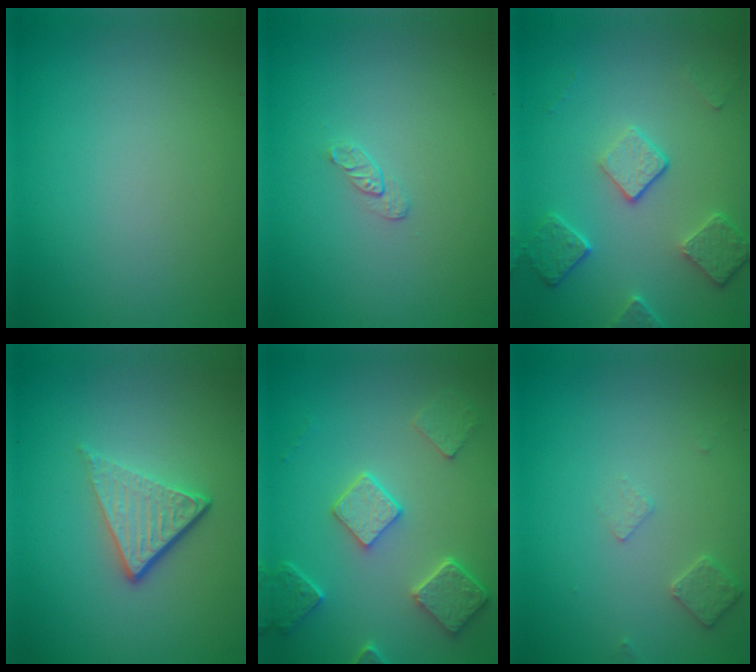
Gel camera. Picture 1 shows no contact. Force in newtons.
{"total": 0.8, "press": 0.5, "slide": 0.7}
{"total": 4.1, "press": 3.2, "slide": 2.6}
{"total": 4.0, "press": 2.5, "slide": 3.0}
{"total": 4.9, "press": 3.9, "slide": 3.0}
{"total": 1.5, "press": 1.4, "slide": 0.3}